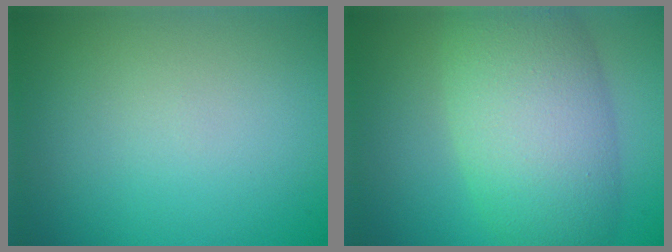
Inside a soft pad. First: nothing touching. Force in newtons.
{"total": 8.9, "press": 8.9, "slide": 0.3}